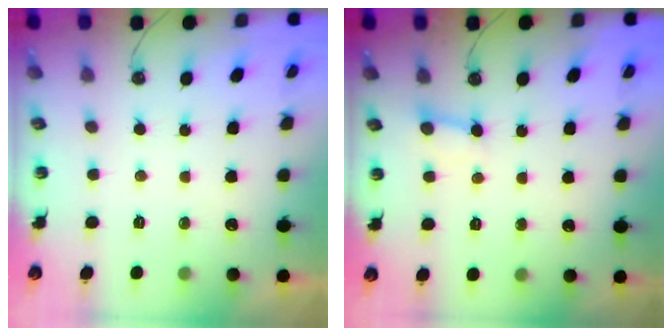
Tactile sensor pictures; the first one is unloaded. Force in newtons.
{"total": 2.7, "press": 2.7, "slide": 0.3}